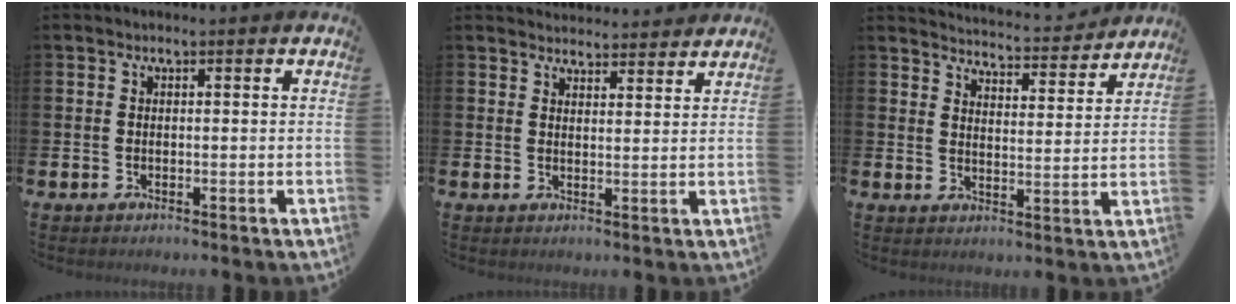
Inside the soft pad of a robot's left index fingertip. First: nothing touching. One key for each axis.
{"total": 3.5, "fx": 3.4, "fy": 0.6, "fz": -0.2, "tx": 0.001, "ty": -0.021, "tz": 0.062}
{"total": 4.7, "fx": 4.7, "fy": 0.3, "fz": 0.1, "tx": -0.005, "ty": -0.047, "tz": 0.075}